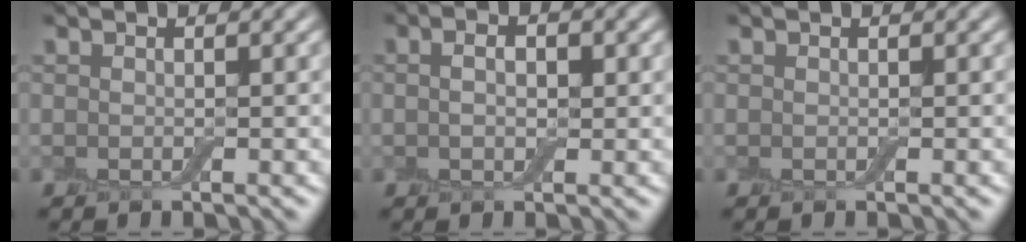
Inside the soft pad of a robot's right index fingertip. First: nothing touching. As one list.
[{"total": 3.2, "force": [1.1, 2.0, 2.3], "torque": [-0.028, 0.010, 0.001]}, {"total": 0.0}]